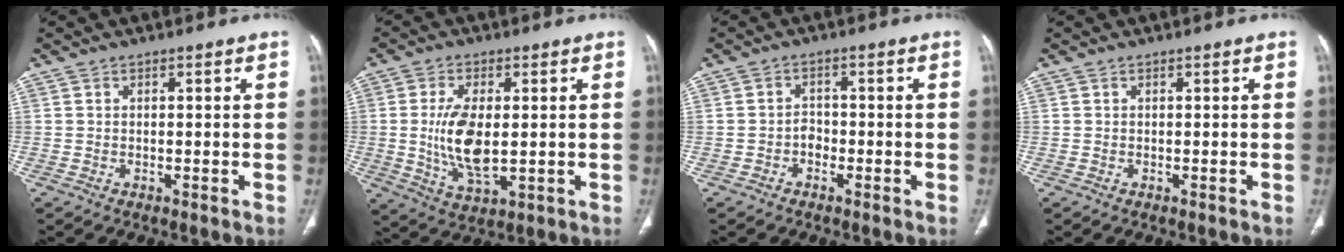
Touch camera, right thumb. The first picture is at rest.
{"total": 10.8, "force": [0.1, 5.1, 9.5], "torque": [-0.185, -0.016, 0.011]}
{"total": 2.2, "force": [-1.0, 1.7, 1.0], "torque": [-0.006, 0.013, -0.022]}
{"total": 0.0}